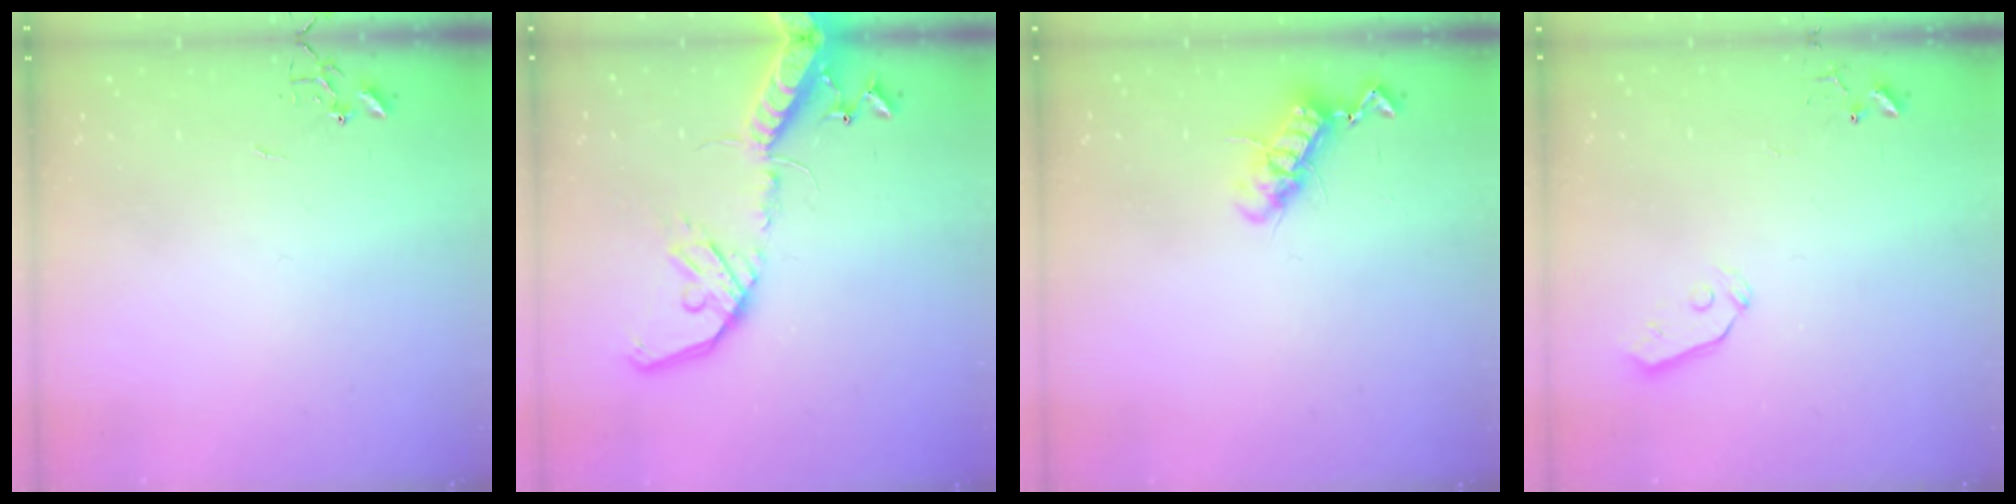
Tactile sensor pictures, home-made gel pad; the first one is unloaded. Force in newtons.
{"total": 17.9, "press": 17.6, "slide": 3.7}
{"total": 11.1, "press": 11.1, "slide": 0.7}
{"total": 3.4, "press": 3.4, "slide": 0.4}